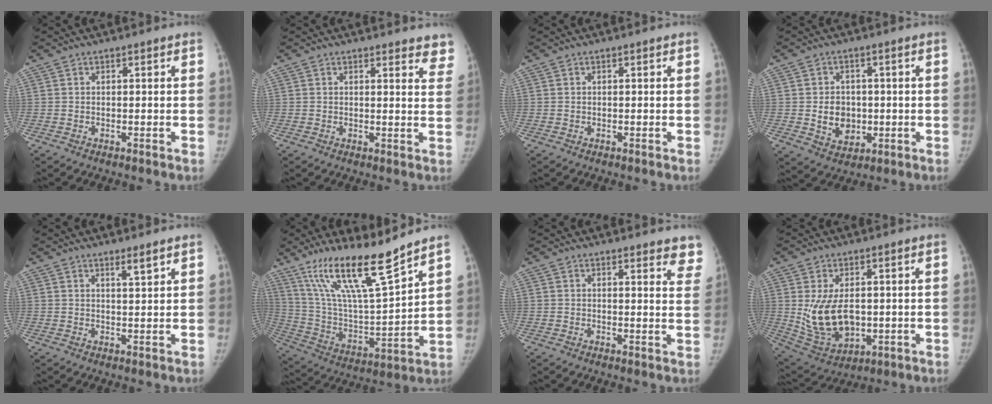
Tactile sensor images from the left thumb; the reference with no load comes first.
{"total": 6.9, "force": [6.3, 2.0, 1.9], "torque": [0.021, -0.031, 0.044]}
{"total": 0.0}
{"total": 7.2, "force": [-0.4, 5.9, 4.0], "torque": [-0.035, 0.001, 0.004]}
{"total": 2.6, "force": [1.8, 0.1, 1.8], "torque": [-0.029, -0.017, 0.032]}
{"total": 19.1, "force": [13.9, 2.3, 12.8], "torque": [-0.206, -0.073, 0.263]}
{"total": 7.5, "force": [6.6, 2.1, 3.0], "torque": [0.004, -0.033, 0.050]}
{"total": 12.6, "force": [0.2, 8.0, 9.7], "torque": [-0.157, -0.011, 0.028]}